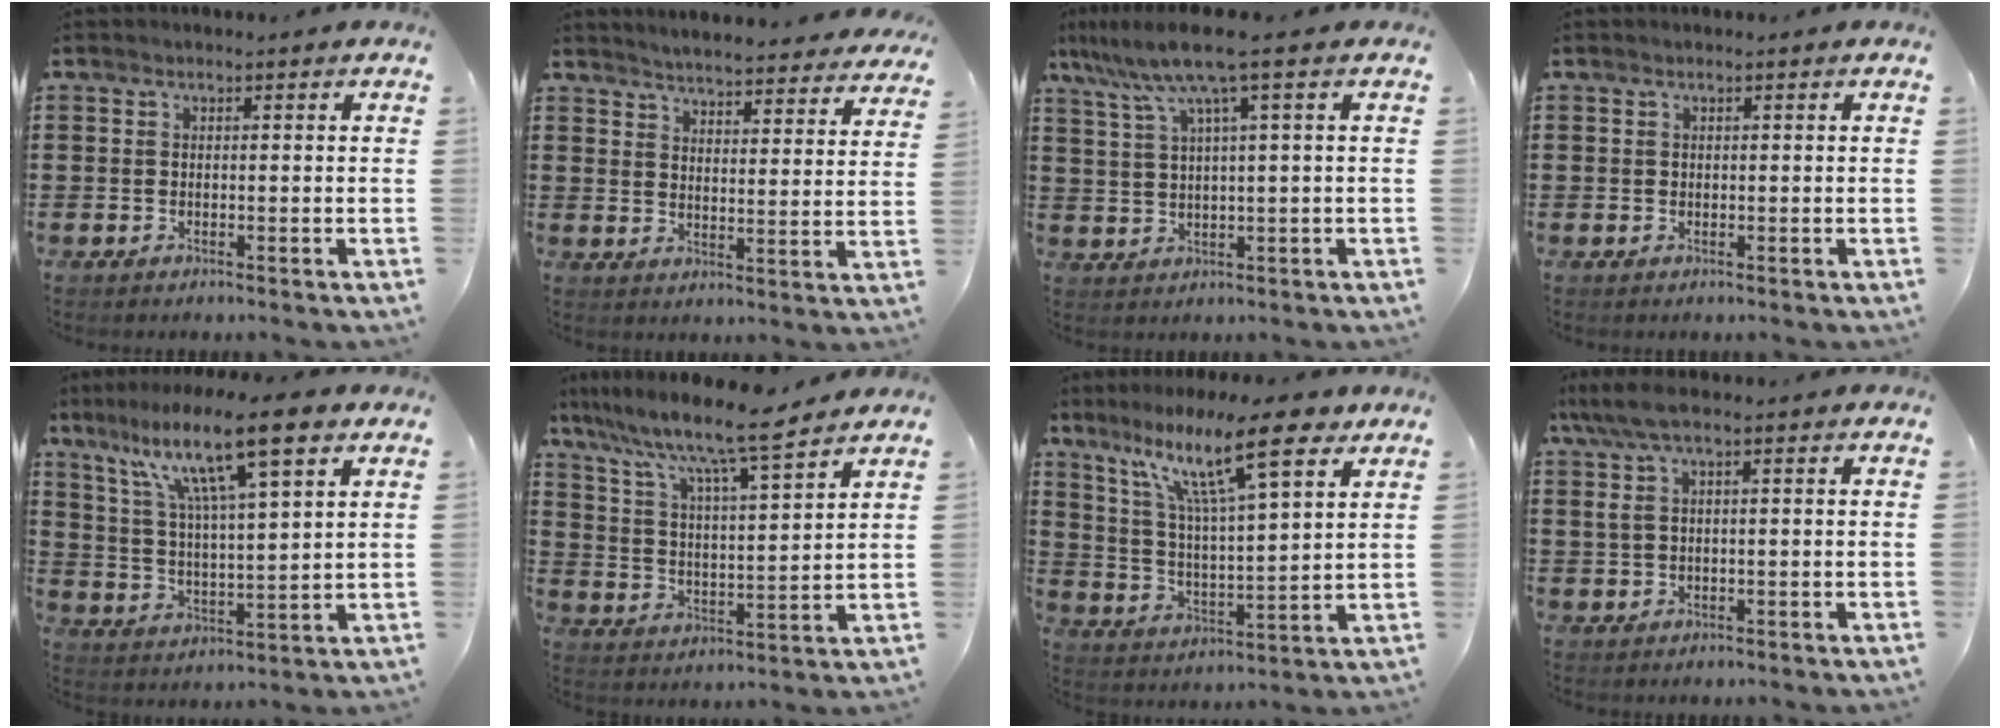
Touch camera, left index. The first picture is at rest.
{"total": 4.0, "force": [3.9, -0.7, 0.3], "torque": [-0.030, -0.040, 0.061]}
{"total": 7.7, "force": [3.8, -0.1, 6.7], "torque": [-0.147, -0.014, 0.061]}
{"total": 0.0}
{"total": 13.3, "force": [8.5, 1.8, 10.0], "torque": [-0.197, -0.021, 0.138]}
{"total": 8.6, "force": [7.3, 0.1, 4.5], "torque": [-0.115, -0.046, 0.117]}
{"total": 14.9, "force": [9.6, 3.4, 10.9], "torque": [-0.208, -0.027, 0.158]}
{"total": 4.2, "force": [0.8, 0.8, 4.0], "torque": [-0.100, -0.008, 0.008]}